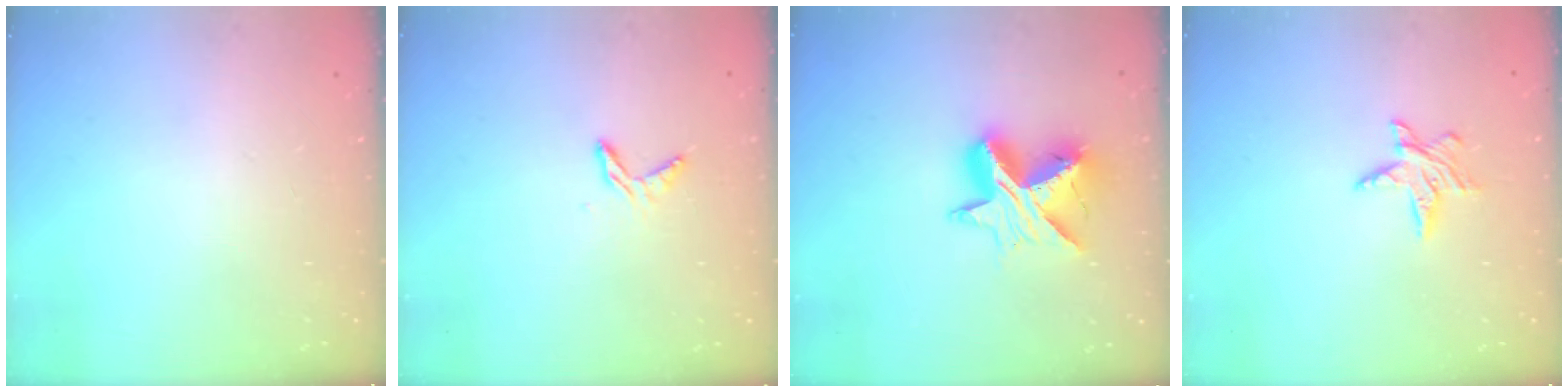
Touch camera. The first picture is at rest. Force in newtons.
{"total": 5.3, "press": 5.2, "slide": 0.3}
{"total": 11.8, "press": 11.8, "slide": 1.0}
{"total": 6.4, "press": 6.4, "slide": 0.4}